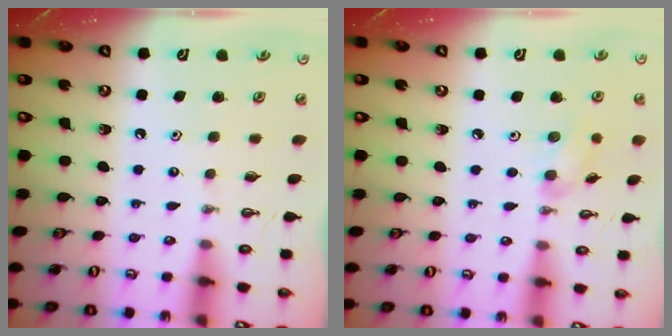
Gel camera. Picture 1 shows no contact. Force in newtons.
{"total": 5.7, "press": 5.5, "slide": 1.6}